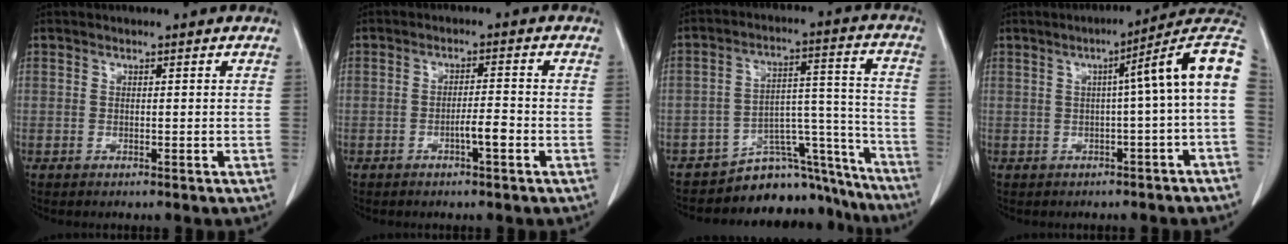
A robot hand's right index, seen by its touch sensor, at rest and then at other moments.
{"total": 3.0, "force": [-1.4, 0.2, 2.7], "torque": [-0.042, 0.001, -0.025]}
{"total": 13.2, "force": [-12.4, 4.5, 0.7], "torque": [0.028, 0.093, -0.178]}
{"total": 9.6, "force": [0.6, -0.7, 9.6], "torque": [-0.118, 0.035, 0.001]}